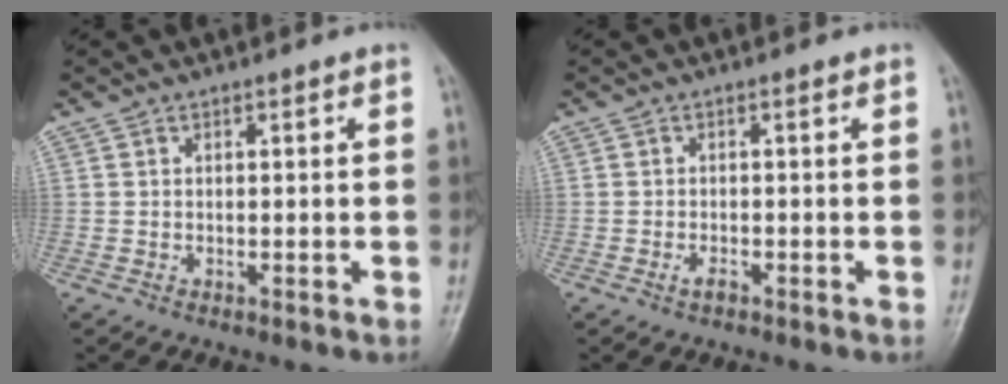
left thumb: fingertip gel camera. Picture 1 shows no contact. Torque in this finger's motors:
{"motor_torque": [-0.25, 0.09, 0.11, -0.04, 0.00]}